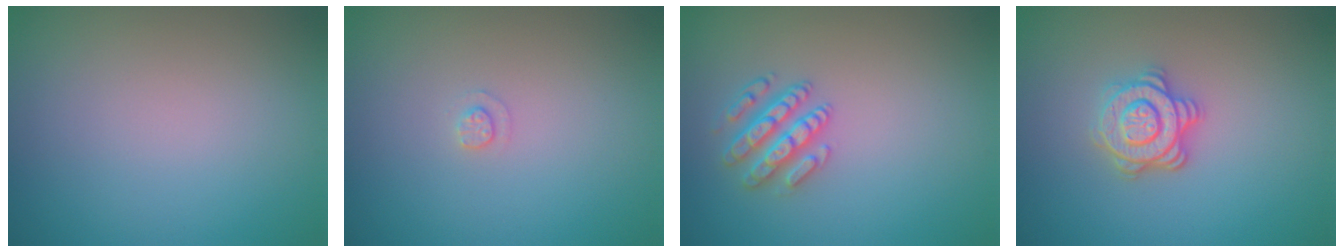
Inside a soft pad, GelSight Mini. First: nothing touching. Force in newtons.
{"total": 0.9, "press": 0.9, "slide": 0.2}
{"total": 2.9, "press": 2.9, "slide": 0.7}
{"total": 3.5, "press": 3.0, "slide": 1.9}